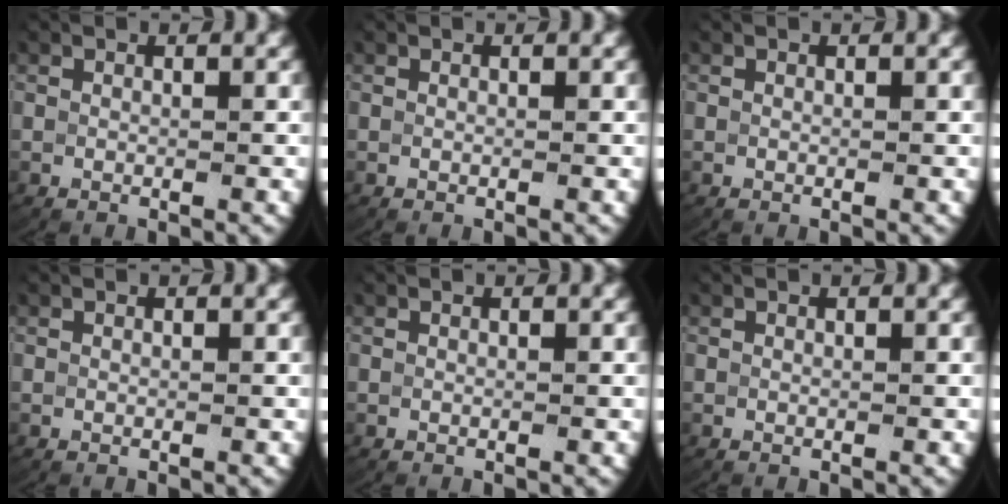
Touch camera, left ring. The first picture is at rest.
{"total": 0.0}
{"total": 0.0}
{"total": 0.0}
{"total": 0.0}
{"total": 0.0}